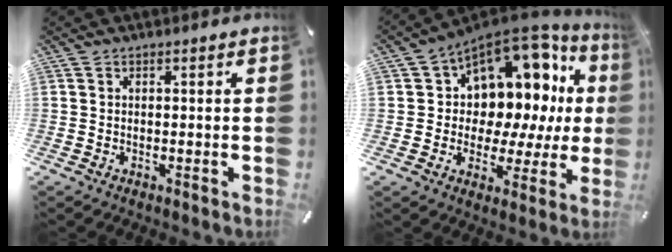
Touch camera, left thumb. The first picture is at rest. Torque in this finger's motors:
{"motor_torque": [2.52, 2.49, 0.70, 0.18, 0.13]}